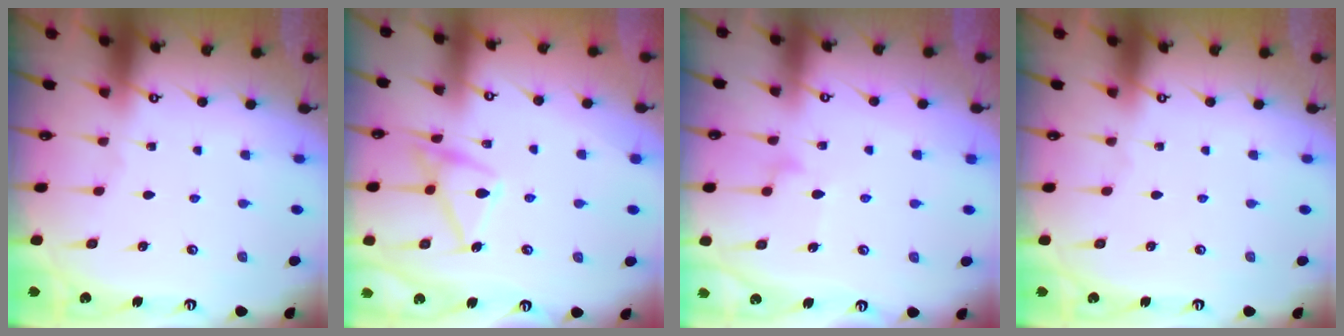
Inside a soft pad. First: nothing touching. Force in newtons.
{"total": 15.6, "press": 15.6, "slide": 0.9}
{"total": 9.7, "press": 9.7, "slide": 0.5}
{"total": 0.0}